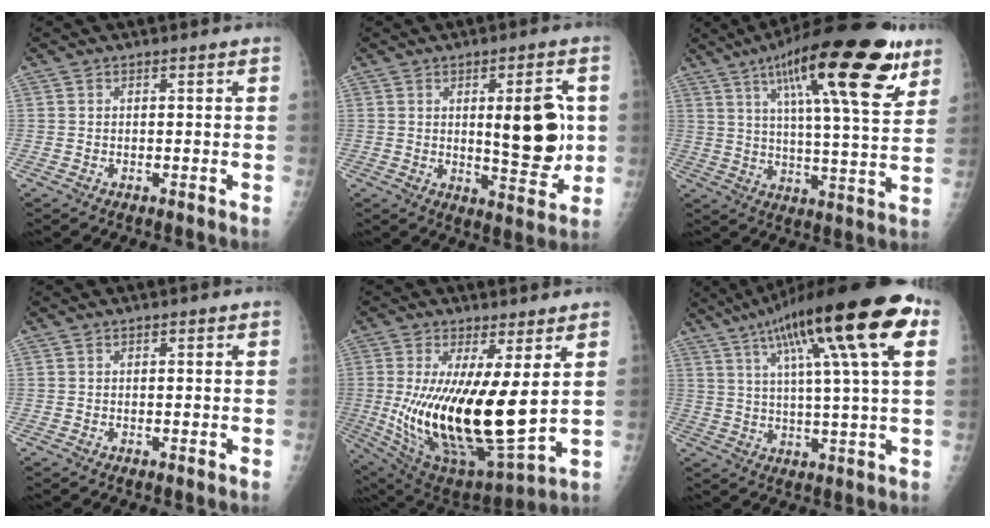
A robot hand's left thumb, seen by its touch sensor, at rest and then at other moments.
{"total": 12.6, "force": [1.3, 4.3, 11.8], "torque": [-0.139, -0.018, 0.026]}
{"total": 24.7, "force": [13.2, 5.8, 20.0], "torque": [-0.293, -0.029, 0.200]}
{"total": 0.6, "force": [0.2, 0.1, 0.5], "torque": [-0.008, 0.001, 0.003]}
{"total": 21.5, "force": [1.3, 6.8, 20.3], "torque": [-0.384, -0.056, 0.048]}
{"total": 23.0, "force": [10.3, 3.7, 20.2], "torque": [-0.319, 0.005, 0.157]}